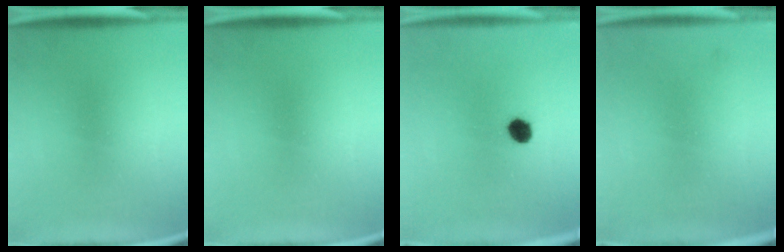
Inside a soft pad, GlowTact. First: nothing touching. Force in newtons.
{"total": 0.0}
{"total": 3.9}
{"total": 1.1}